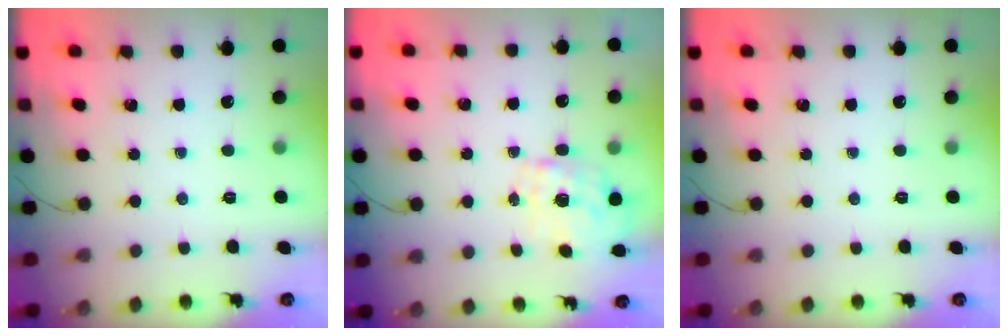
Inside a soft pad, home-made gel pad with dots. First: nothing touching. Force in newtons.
{"total": 1.6, "press": 1.4, "slide": 0.8}
{"total": 0.0}